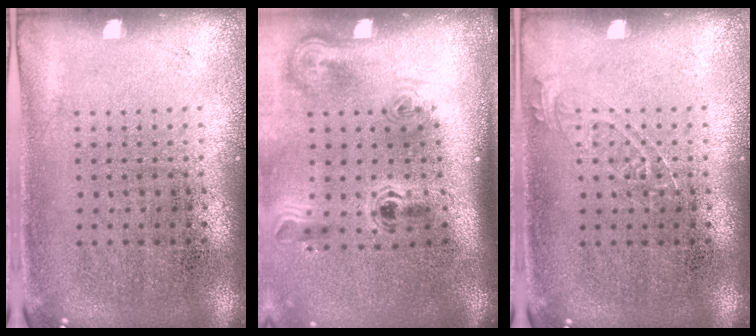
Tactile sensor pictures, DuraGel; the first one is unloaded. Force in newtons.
{"total": 2.3, "press": 1.4, "slide": 1.8}
{"total": 1.0, "press": 1.0, "slide": 0.1}